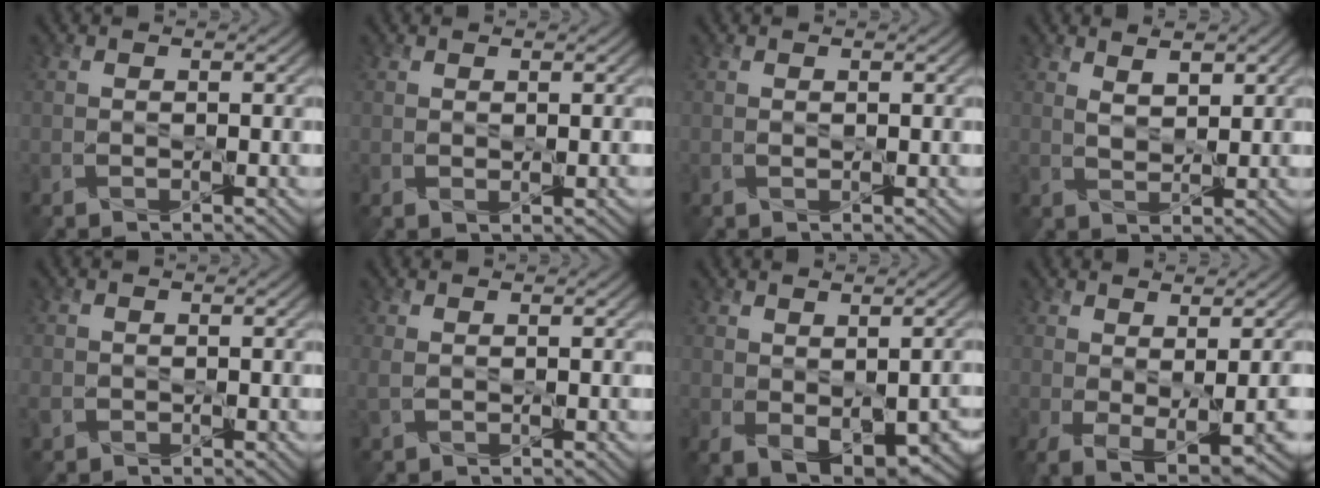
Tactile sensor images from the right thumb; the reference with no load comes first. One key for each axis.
{"total": 0.8, "fx": 0.3, "fy": 0.3, "fz": 0.6, "tx": -0.010, "ty": -0.002, "tz": 0.008}
{"total": 0.0}
{"total": 2.8, "fx": 1.9, "fy": 1.0, "fz": 1.8, "tx": -0.033, "ty": -0.008, "tz": 0.041}
{"total": 1.4, "fx": -0.6, "fy": 1.2, "fz": 0.4, "tx": -0.012, "ty": -0.009, "tz": -0.015}
{"total": 1.1, "fx": 0.4, "fy": 0.4, "fz": 0.9, "tx": -0.028, "ty": 0.003, "tz": 0.009}
{"total": 7.0, "fx": -1.6, "fy": 4.1, "fz": 5.4, "tx": -0.099, "ty": -0.037, "tz": 0.001}
{"total": 5.8, "fx": -0.8, "fy": 2.2, "fz": 5.3, "tx": -0.101, "ty": -0.019, "tz": 0.004}